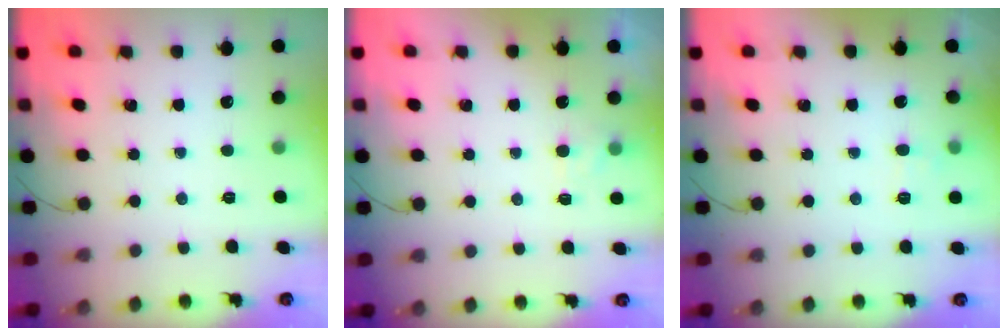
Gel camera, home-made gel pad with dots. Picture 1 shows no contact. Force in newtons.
{"total": 2.0, "press": 1.6, "slide": 1.2}
{"total": 3.8, "press": 3.4, "slide": 1.7}